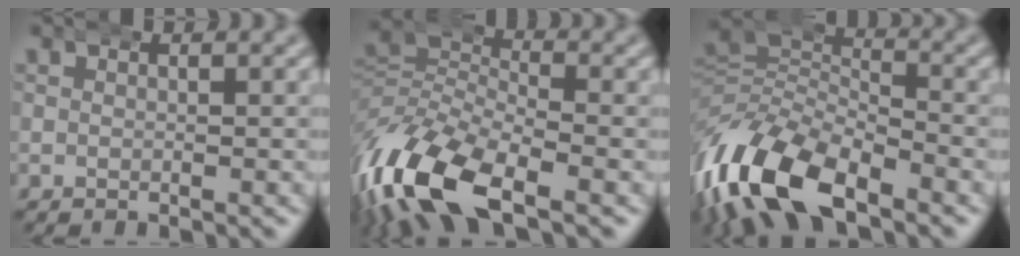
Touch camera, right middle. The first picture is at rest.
{"total": 9.6, "force": [-3.9, 6.2, 6.3], "torque": [-0.152, -0.037, -0.057]}
{"total": 10.6, "force": [-4.1, 7.1, 6.6], "torque": [-0.155, -0.037, -0.062]}